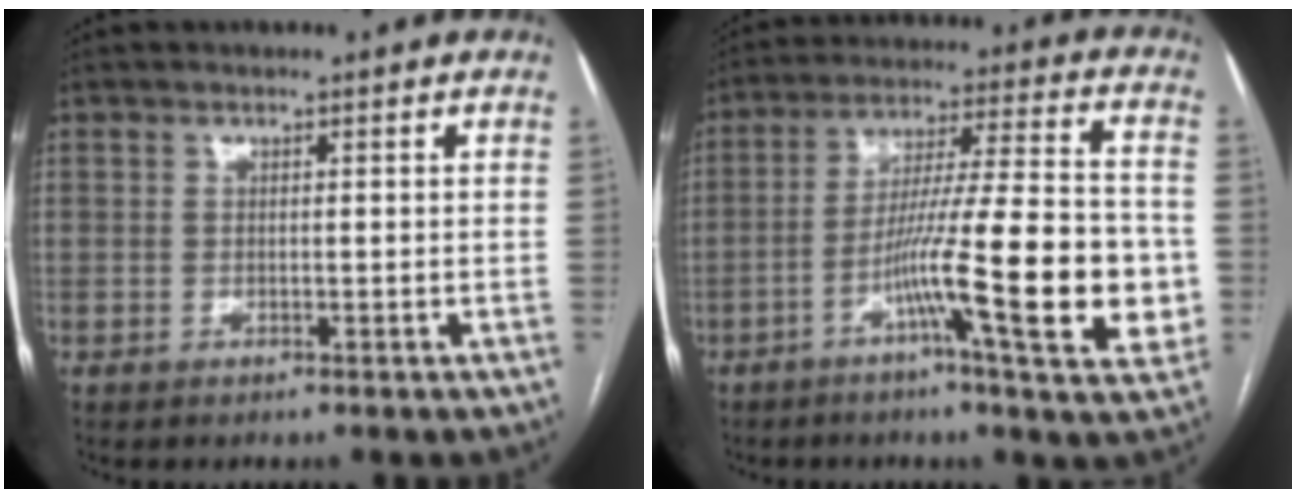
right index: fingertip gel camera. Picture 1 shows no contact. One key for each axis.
{"total": 18.4, "fx": -5.2, "fy": 0.7, "fz": 17.7, "tx": -0.258, "ty": -0.001, "tz": -0.082}